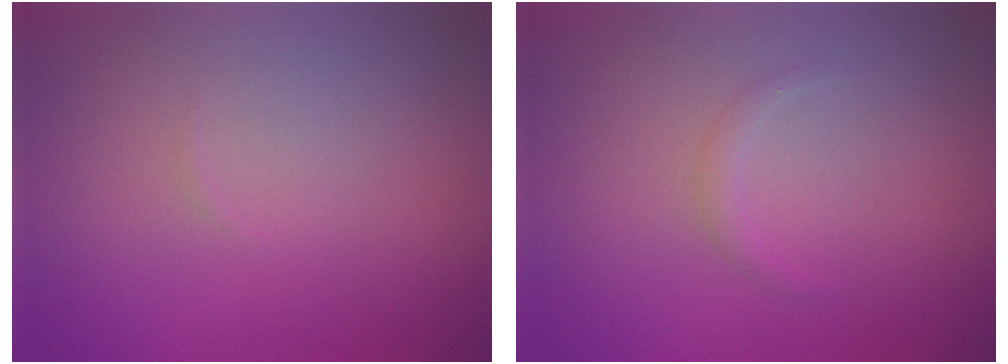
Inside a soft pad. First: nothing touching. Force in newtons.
{"total": 0.8, "press": 0.8, "slide": 0.1}